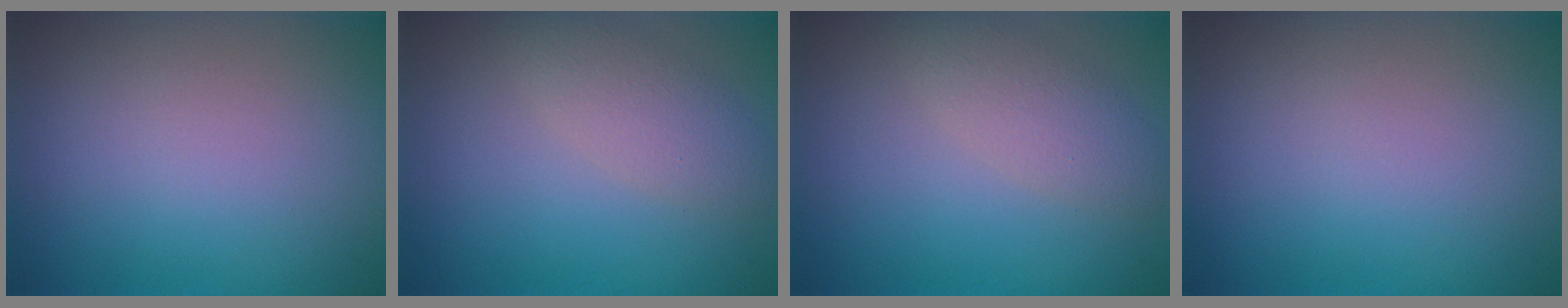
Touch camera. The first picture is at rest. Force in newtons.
{"total": 2.8, "press": 2.8, "slide": 0.2}
{"total": 2.8, "press": 2.8, "slide": 0.2}
{"total": 0.0}